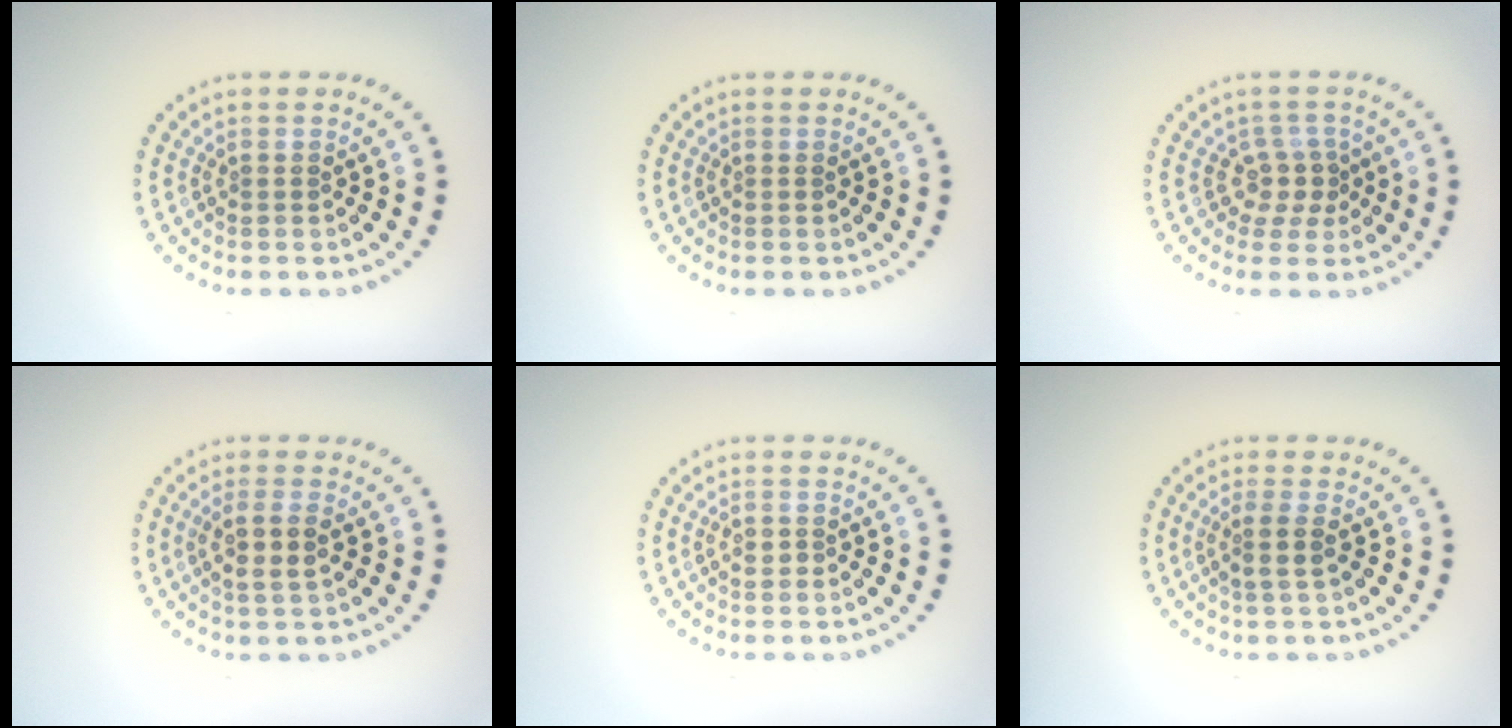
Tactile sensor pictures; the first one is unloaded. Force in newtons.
{"total": 0.0}
{"total": 2.3, "press": 1.7, "slide": 1.6}
{"total": 2.5, "press": 2.2, "slide": 1.1}
{"total": 0.5, "press": 0.5, "slide": 0.2}
{"total": 1.7, "press": 1.4, "slide": 0.9}